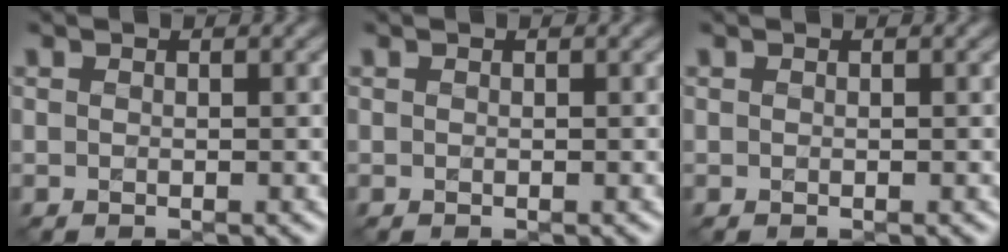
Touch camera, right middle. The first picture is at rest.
{"total": 0.0}
{"total": 0.0}